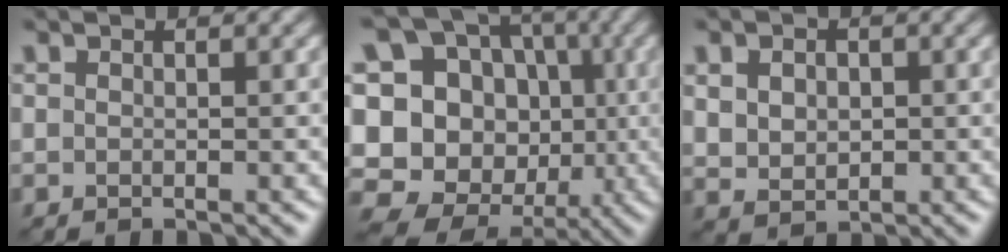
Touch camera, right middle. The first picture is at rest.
{"total": 17.8, "force": [-0.3, 16.5, 6.6], "torque": [-0.190, 0.034, -0.029]}
{"total": 3.3, "force": [0.7, 2.6, 1.9], "torque": [-0.044, 0.002, 0.018]}